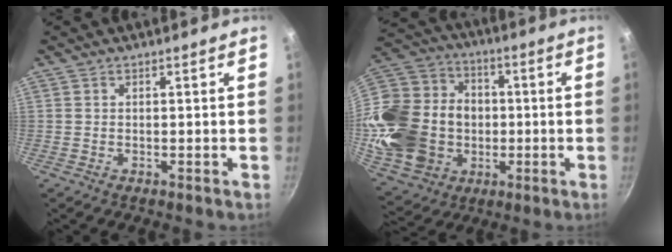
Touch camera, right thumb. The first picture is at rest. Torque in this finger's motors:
{"motor_torque": [0.97, 1.91, 0.24, -0.07, 0.18]}